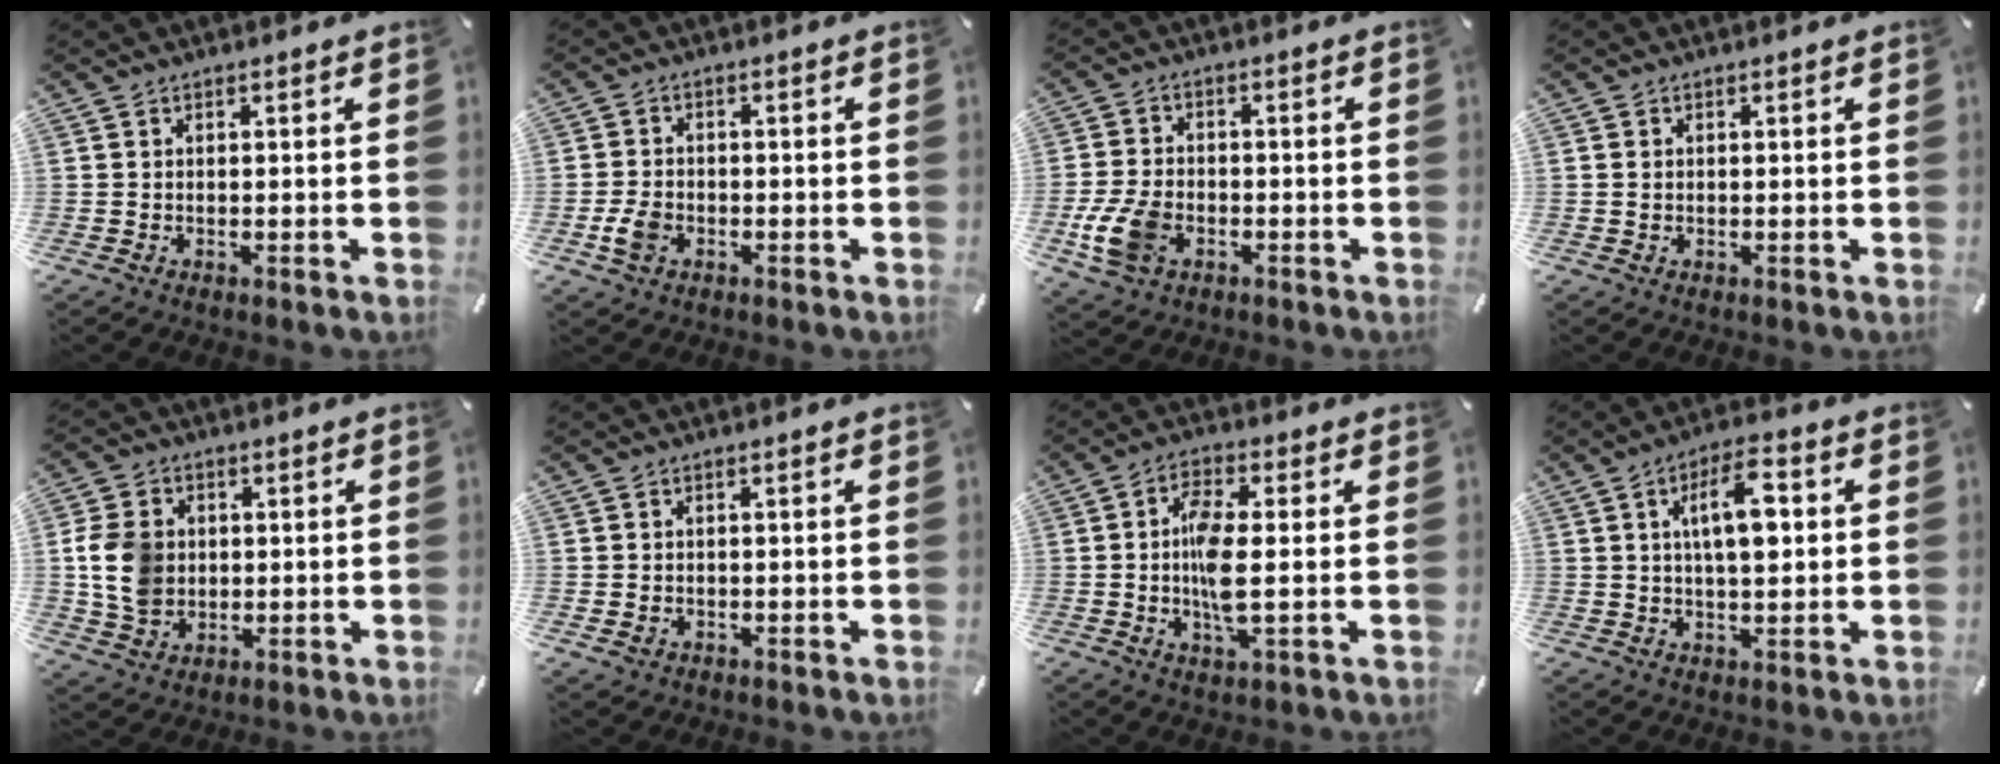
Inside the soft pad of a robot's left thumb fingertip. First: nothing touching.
{"total": 4.4, "force": [-1.6, 3.1, 2.7], "torque": [-0.065, 0.002, -0.031]}
{"total": 9.1, "force": [-3.2, 6.1, 5.9], "torque": [-0.134, 0.006, -0.056]}
{"total": 0.8, "force": [0.1, 0.8, 0.2], "torque": [-0.004, 0.006, 0.000]}
{"total": 9.8, "force": [0.5, 8.4, 5.1], "torque": [-0.120, 0.009, 0.011]}
{"total": 1.3, "force": [-0.4, 1.2, 0.5], "torque": [-0.008, 0.005, -0.009]}
{"total": 8.9, "force": [-0.3, 3.0, 8.4], "torque": [-0.176, -0.005, -0.008]}
{"total": 10.2, "force": [2.1, 4.3, 9.1], "torque": [-0.157, 0.002, 0.030]}